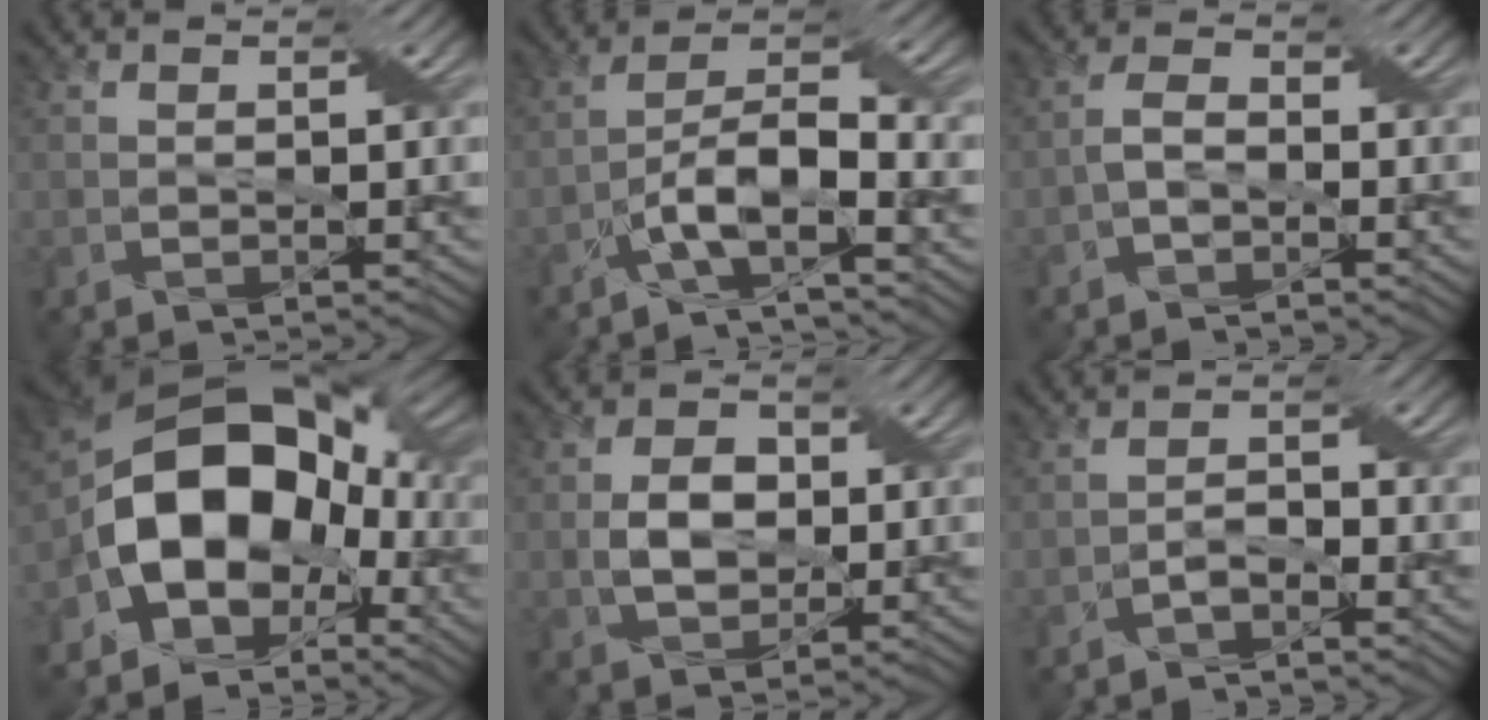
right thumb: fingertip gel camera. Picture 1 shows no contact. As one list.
[{"total": 8.0, "force": [-4.2, 2.2, 6.3], "torque": [-0.109, 0.014, -0.088]}, {"total": 2.7, "force": [-1.4, 1.5, 1.8], "torque": [-0.039, 0.010, -0.035]}, {"total": 16.8, "force": [-4.0, 11.9, 11.1], "torque": [-0.189, -0.006, -0.085]}, {"total": 4.7, "force": [-0.2, 3.5, 3.2], "torque": [-0.062, 0.001, -0.005]}, {"total": 2.1, "force": [-1.7, 0.7, 1.1], "torque": [-0.019, 0.010, -0.036]}]